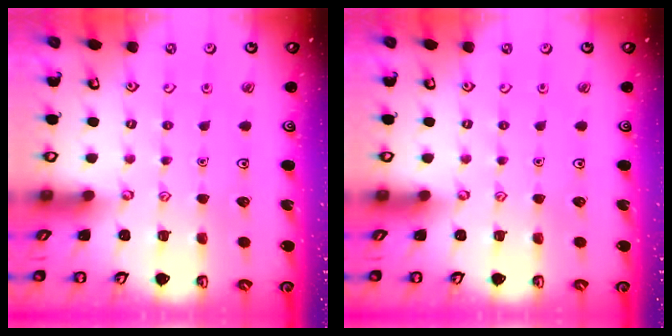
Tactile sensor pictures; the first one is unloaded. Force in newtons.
{"total": 0.0}